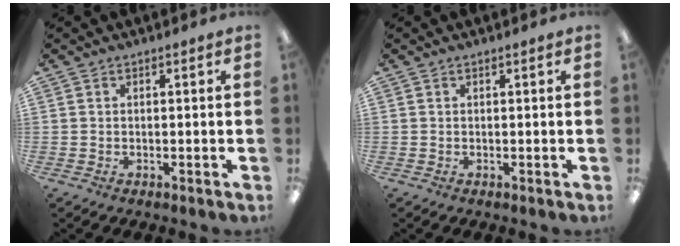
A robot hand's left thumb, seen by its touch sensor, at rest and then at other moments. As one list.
[{"total": 0.0}]